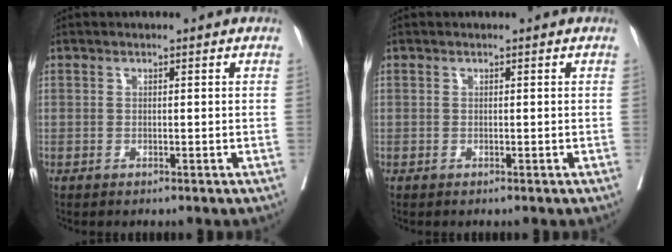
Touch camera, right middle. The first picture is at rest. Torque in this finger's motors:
{"motor_torque": [0.00, 0.01, 0.00, 0.00]}